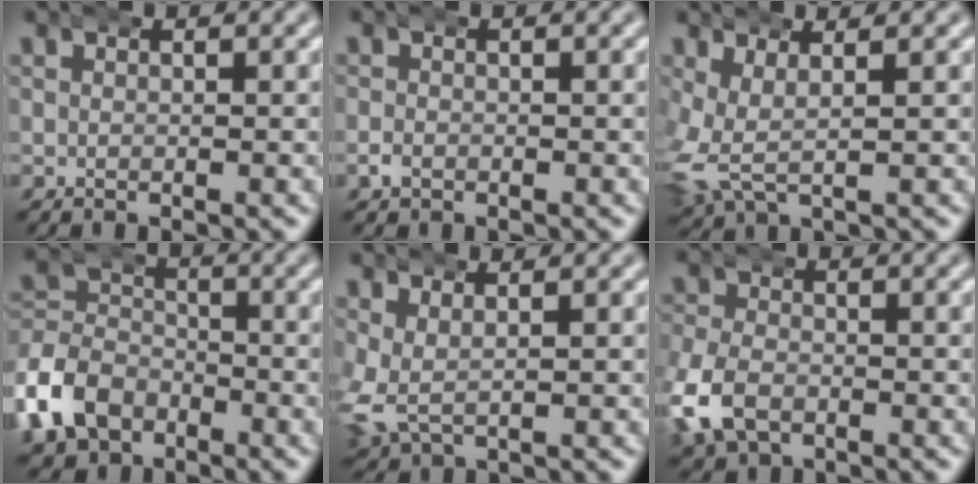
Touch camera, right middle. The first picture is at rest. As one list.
[{"total": 1.0, "force": [-0.5, 0.8, 0.4], "torque": [-0.011, 0.003, -0.010]}, {"total": 4.6, "force": [0.2, 3.7, 2.8], "torque": [-0.099, -0.018, 0.009]}, {"total": 7.3, "force": [-2.7, 6.1, 2.9], "torque": [-0.084, -0.022, -0.045]}, {"total": 3.6, "force": [0.1, 2.9, 2.1], "torque": [-0.077, -0.018, 0.017]}, {"total": 4.9, "force": [-1.7, 3.8, 2.5], "torque": [-0.080, -0.013, -0.025]}]